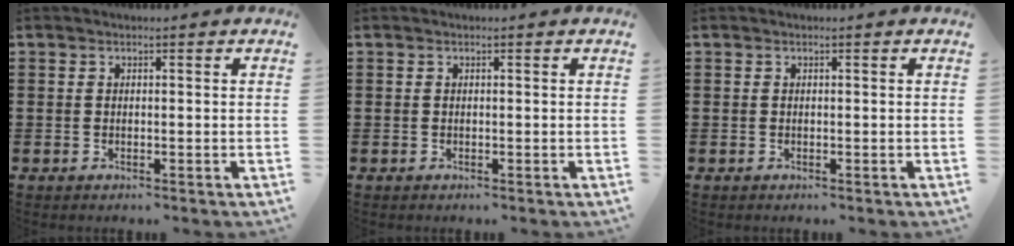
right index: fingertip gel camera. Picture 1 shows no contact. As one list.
[{"total": 0.0}, {"total": 0.0}]